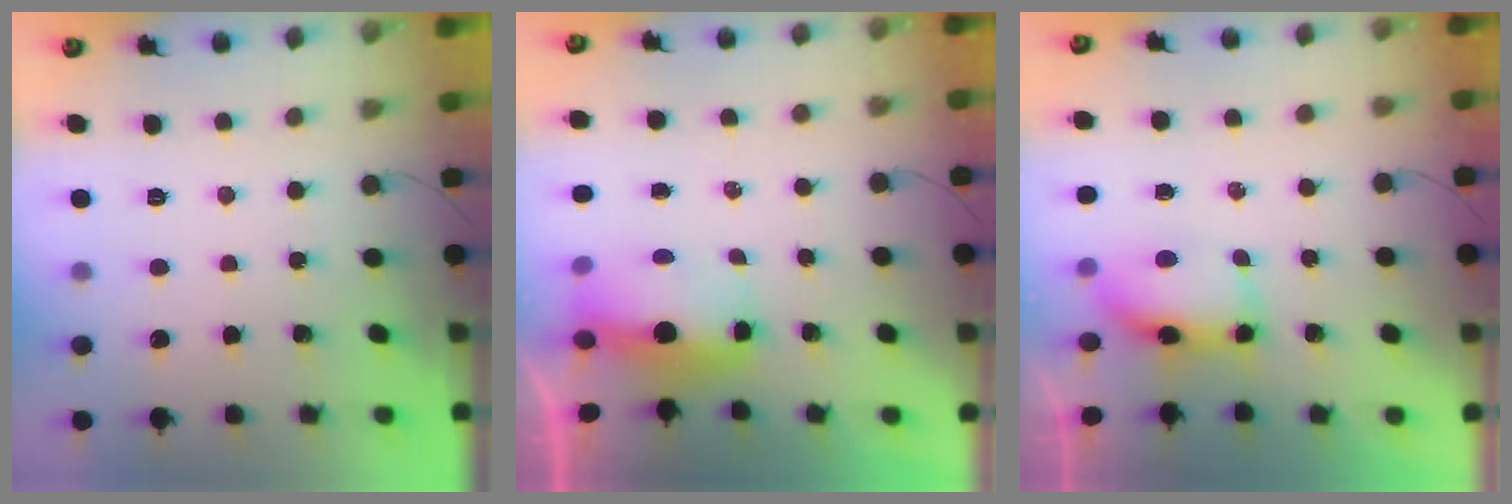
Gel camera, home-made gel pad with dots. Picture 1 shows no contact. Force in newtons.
{"total": 8.7, "press": 7.0, "slide": 5.1}
{"total": 7.1, "press": 7.0, "slide": 1.2}